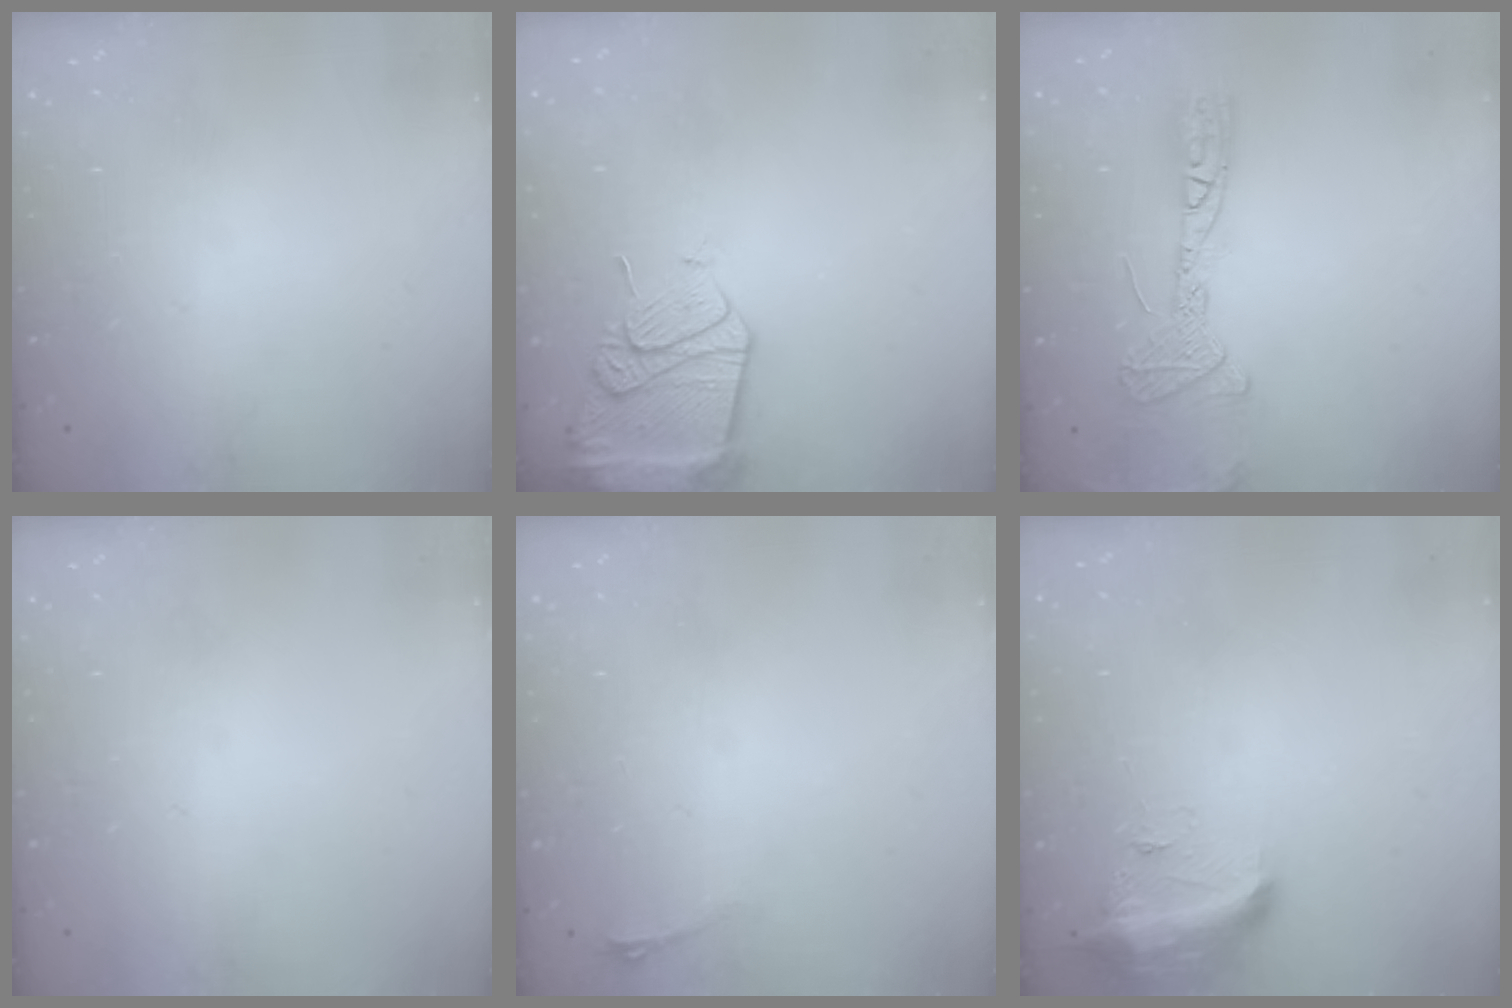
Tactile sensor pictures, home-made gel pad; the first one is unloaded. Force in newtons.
{"total": 14.5, "press": 14.4, "slide": 1.7}
{"total": 12.5, "press": 12.3, "slide": 2.3}
{"total": 0.0}
{"total": 2.9, "press": 2.6, "slide": 1.5}
{"total": 9.6, "press": 9.6, "slide": 0.6}